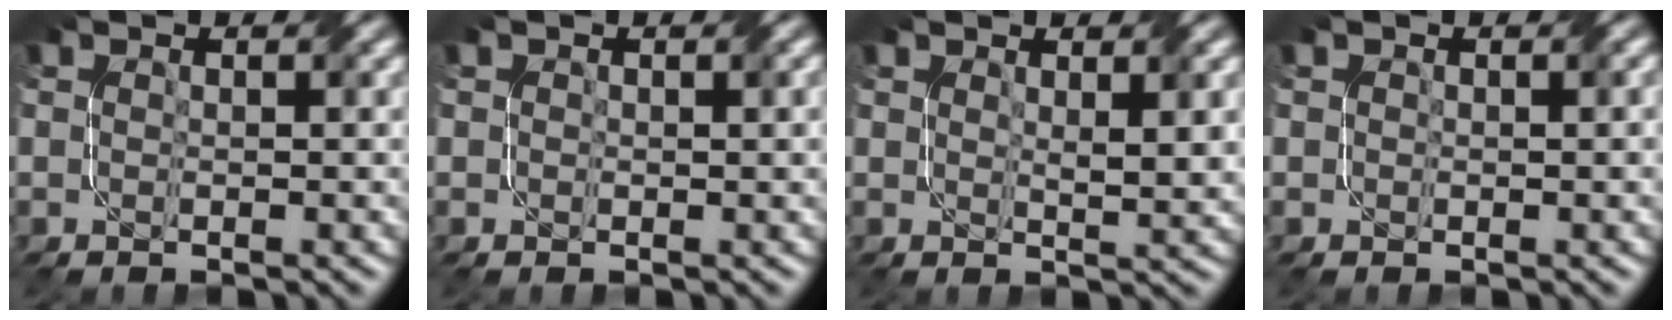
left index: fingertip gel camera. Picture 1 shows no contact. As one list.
[{"total": 1.0, "force": [0.4, 0.7, 0.6], "torque": [-0.008, 0.000, 0.008]}, {"total": 2.2, "force": [1.1, 0.5, 1.9], "torque": [-0.027, -0.003, 0.025]}, {"total": 1.0, "force": [0.3, 0.6, 0.7], "torque": [-0.008, -0.001, 0.006]}]